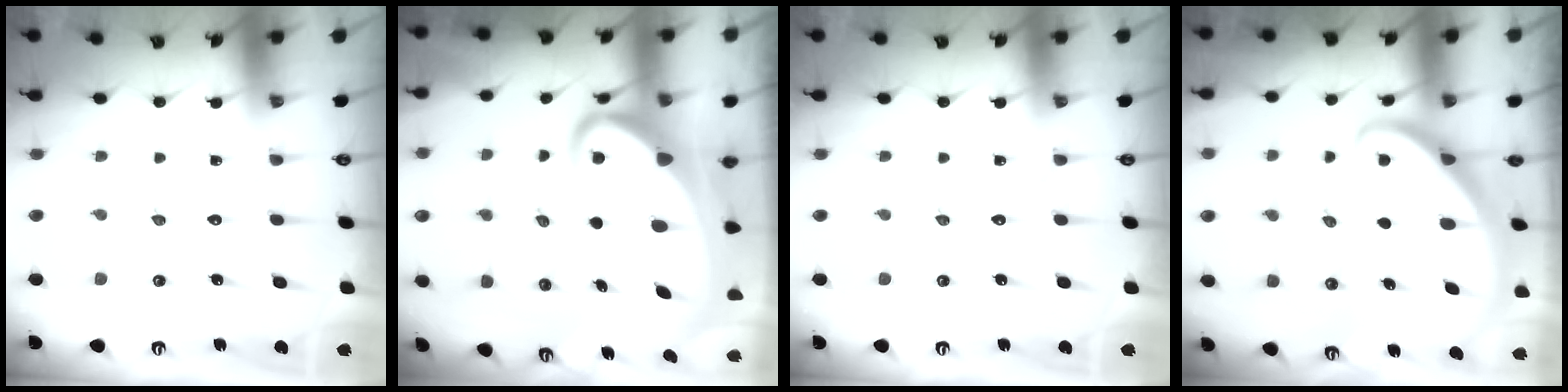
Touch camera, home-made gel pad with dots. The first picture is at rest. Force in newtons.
{"total": 9.2, "press": 9.2, "slide": 1.0}
{"total": 0.0}
{"total": 2.9, "press": 2.9, "slide": 0.2}